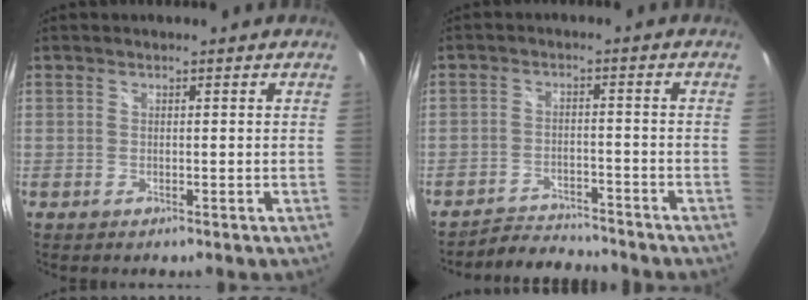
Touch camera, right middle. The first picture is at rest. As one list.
[{"total": 6.8, "force": [-6.7, 1.2, 0.4], "torque": [-0.030, 0.004, -0.109]}]